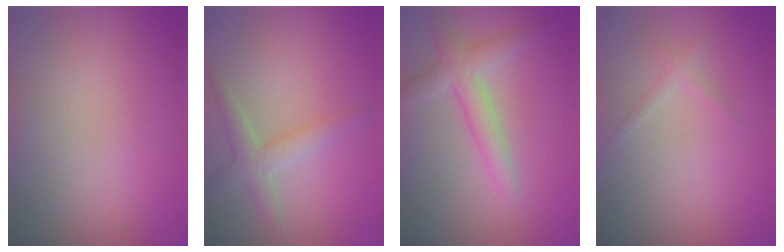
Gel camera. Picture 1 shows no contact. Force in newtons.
{"total": 2.6, "press": 2.6, "slide": 0.2}
{"total": 3.3, "press": 3.3, "slide": 0.2}
{"total": 0.9, "press": 0.9, "slide": 0.1}